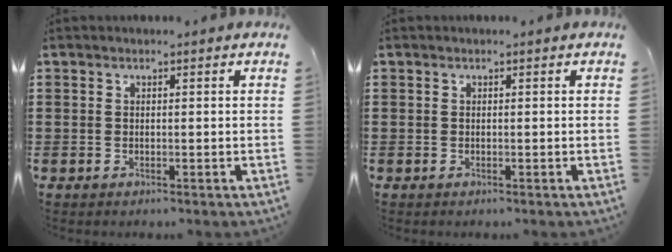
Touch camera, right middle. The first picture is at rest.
{"total": 0.0}